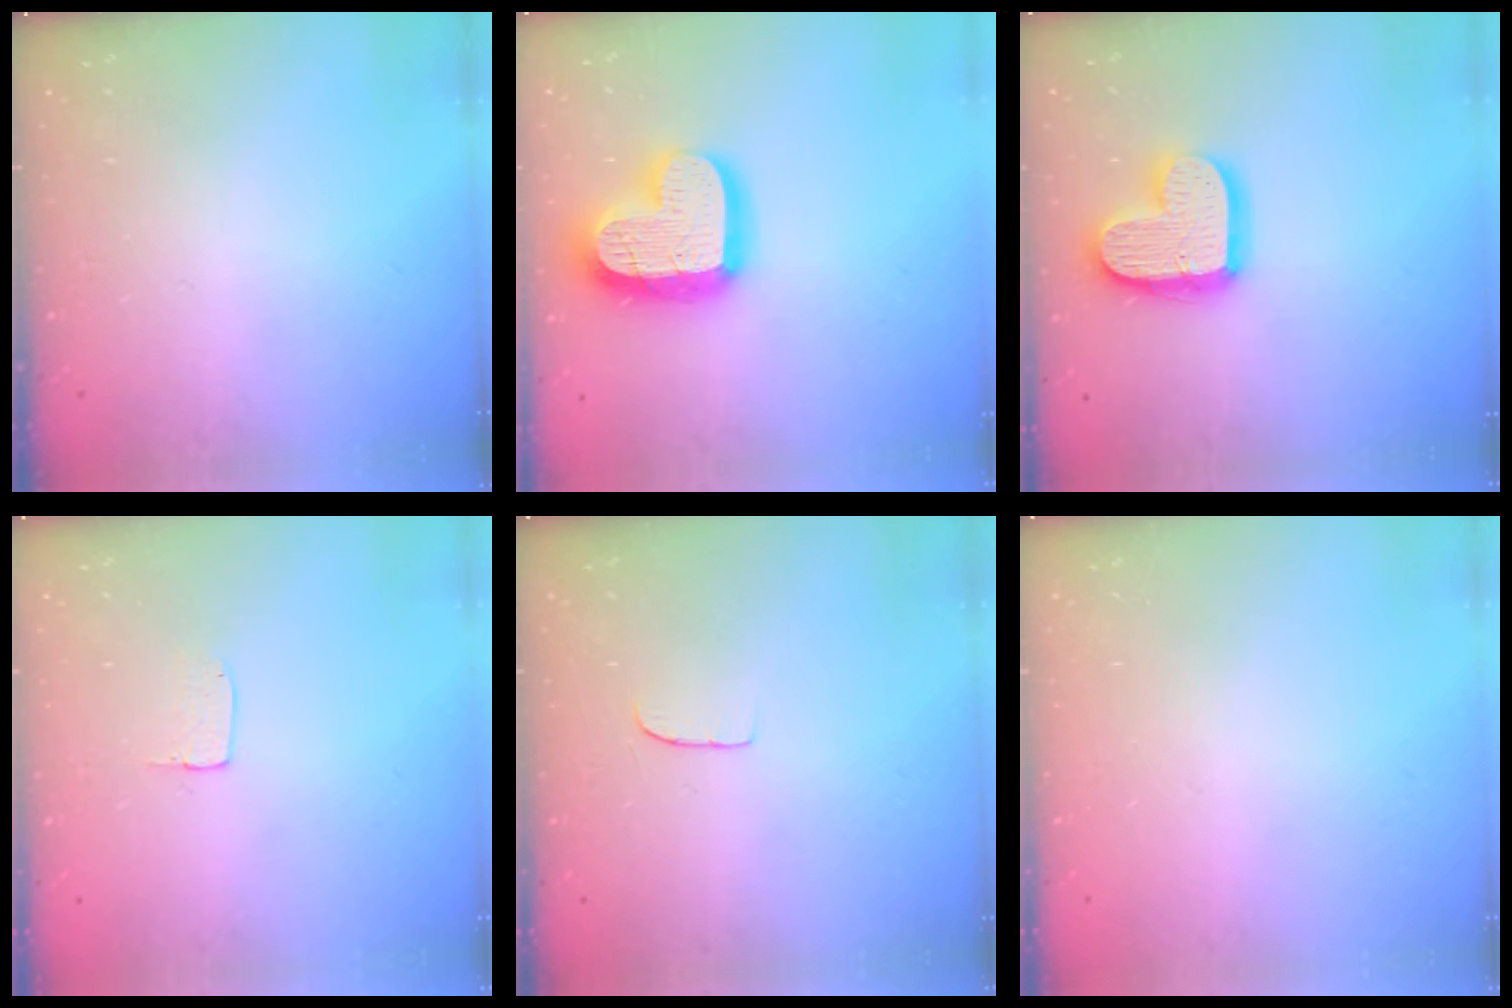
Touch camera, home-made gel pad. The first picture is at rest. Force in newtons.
{"total": 20.3, "press": 20.2, "slide": 1.7}
{"total": 16.1, "press": 16.1, "slide": 1.3}
{"total": 3.9, "press": 3.9, "slide": 0.1}
{"total": 5.4, "press": 5.4, "slide": 0.4}
{"total": 0.0}